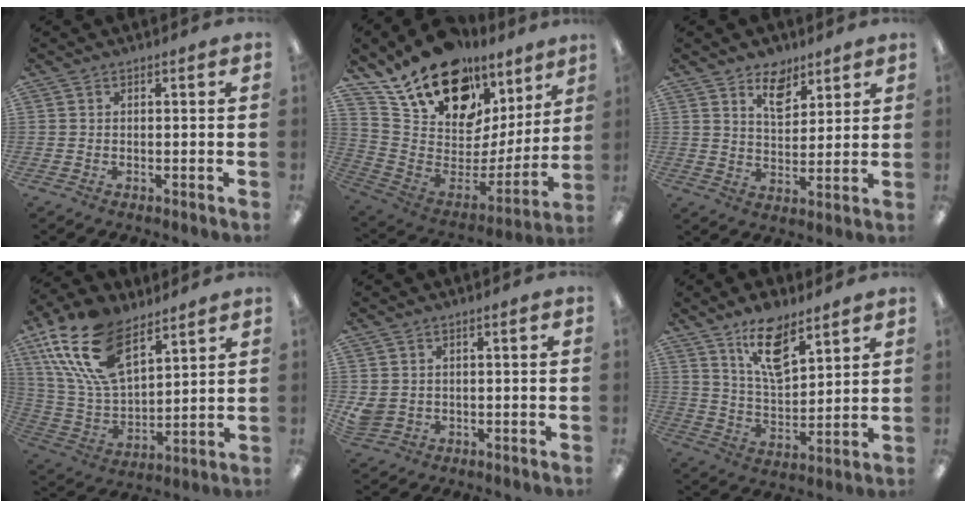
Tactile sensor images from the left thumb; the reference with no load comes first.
{"total": 20.9, "force": [15.2, 10.6, 9.7], "torque": [-0.172, -0.109, 0.280]}
{"total": 8.0, "force": [5.7, 4.4, 3.6], "torque": [-0.041, -0.030, 0.099]}
{"total": 20.8, "force": [11.5, 11.2, 13.2], "torque": [-0.303, -0.046, 0.207]}
{"total": 2.9, "force": [0.4, 2.7, 0.9], "torque": [-0.020, 0.000, 0.011]}
{"total": 12.5, "force": [8.5, 5.2, 7.6], "torque": [-0.127, -0.043, 0.151]}